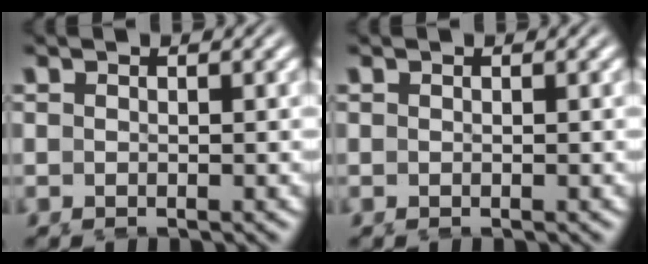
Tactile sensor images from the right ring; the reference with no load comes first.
{"total": 0.0}